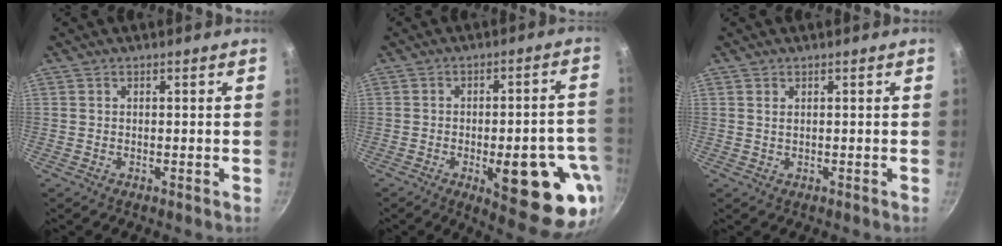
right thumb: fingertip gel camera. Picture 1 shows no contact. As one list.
[{"total": 19.2, "force": [-6.6, 6.9, 16.6], "torque": [-0.164, 0.015, -0.079]}, {"total": 0.8, "force": [0.4, 0.4, 0.6], "torque": [-0.012, 0.001, 0.007]}]